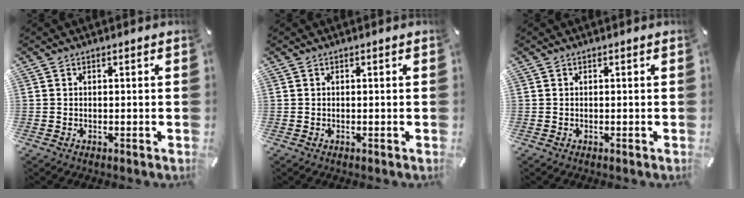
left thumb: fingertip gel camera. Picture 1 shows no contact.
{"total": 0.0}
{"total": 0.0}